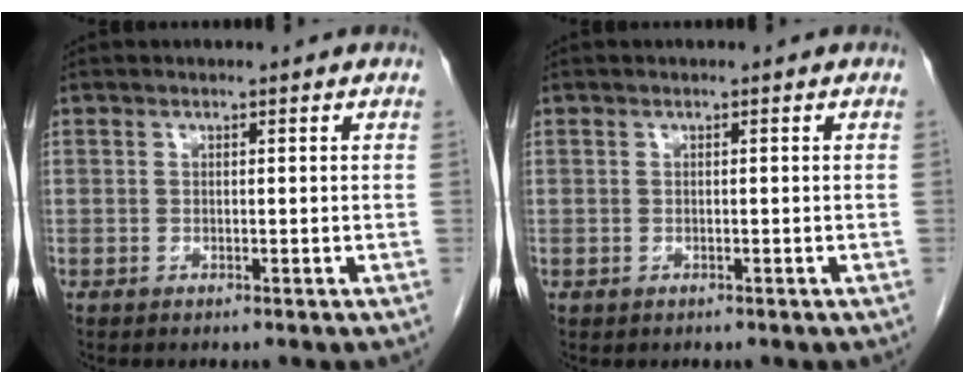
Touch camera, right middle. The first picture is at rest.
{"total": 0.0}